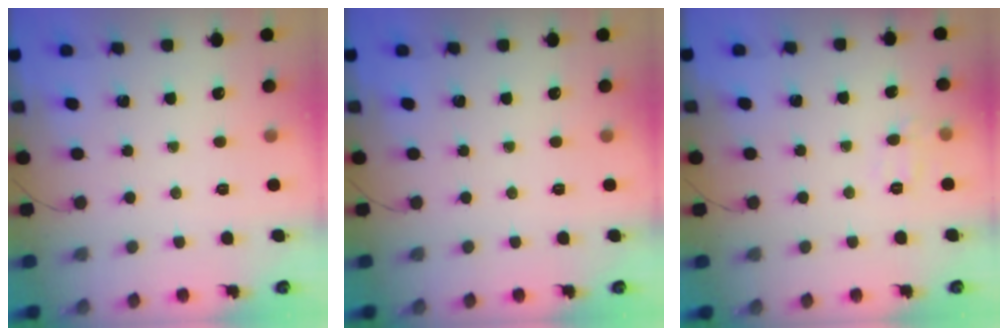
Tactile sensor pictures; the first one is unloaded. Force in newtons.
{"total": 0.0}
{"total": 6.3, "press": 6.1, "slide": 1.5}